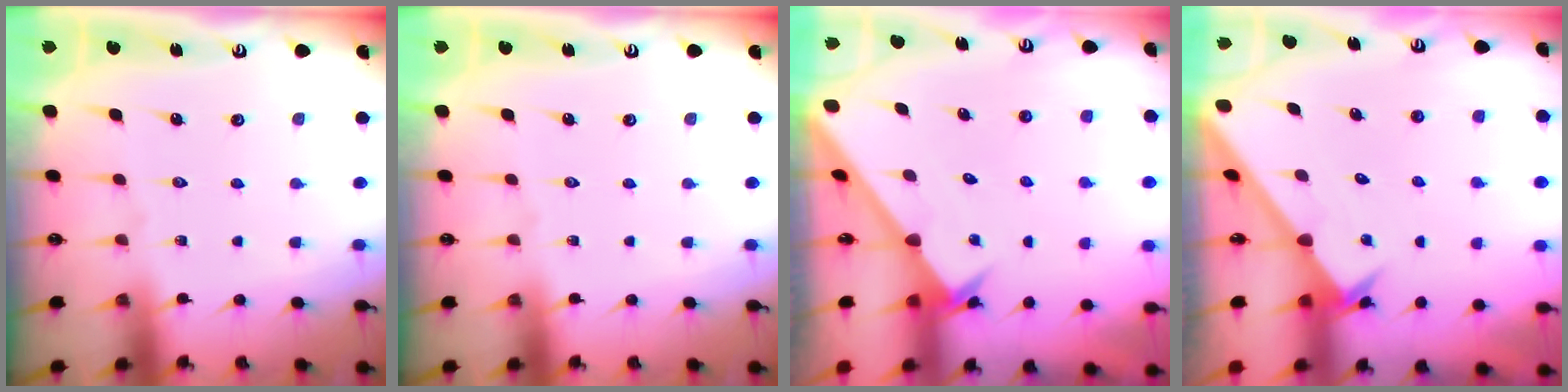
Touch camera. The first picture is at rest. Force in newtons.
{"total": 0.0}
{"total": 2.6, "press": 2.6, "slide": 0.2}
{"total": 2.8, "press": 2.8, "slide": 0.2}